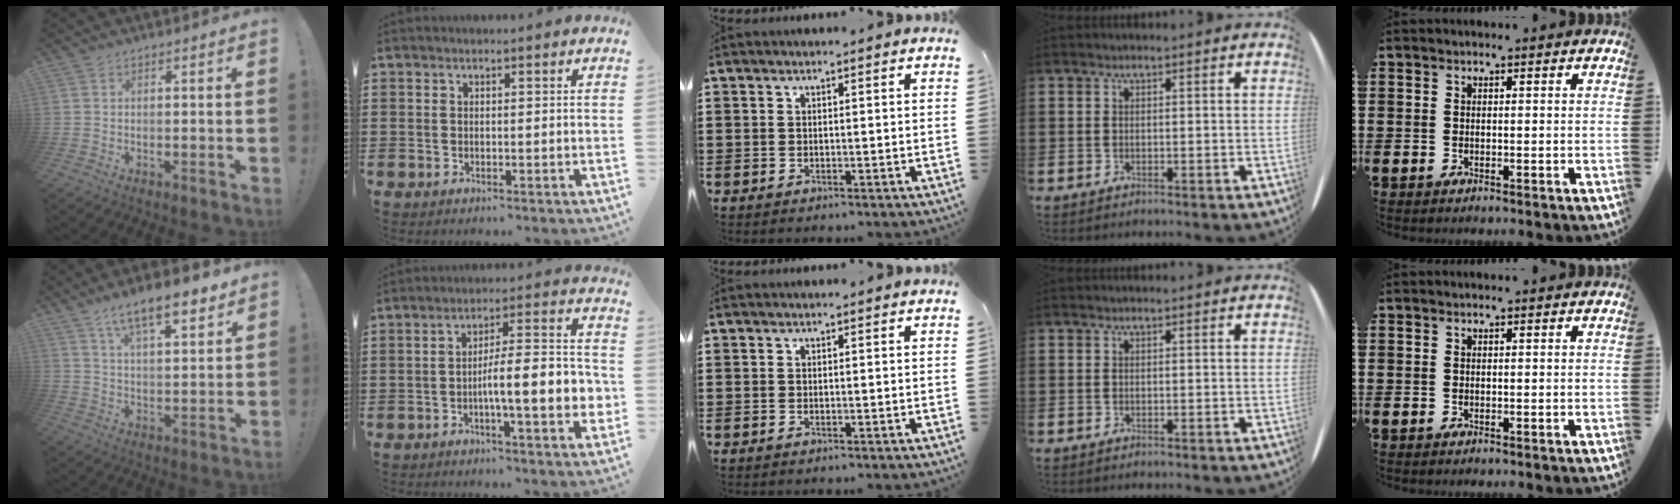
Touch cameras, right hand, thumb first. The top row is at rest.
{"thumb": {"total": 12.1, "force": [8.1, 3.6, 8.2], "torque": [-0.129, -0.043, 0.137]}, "index": {"total": 9.6, "force": [-2.5, 2.2, 9.0], "torque": [-0.135, -0.007, -0.046]}}